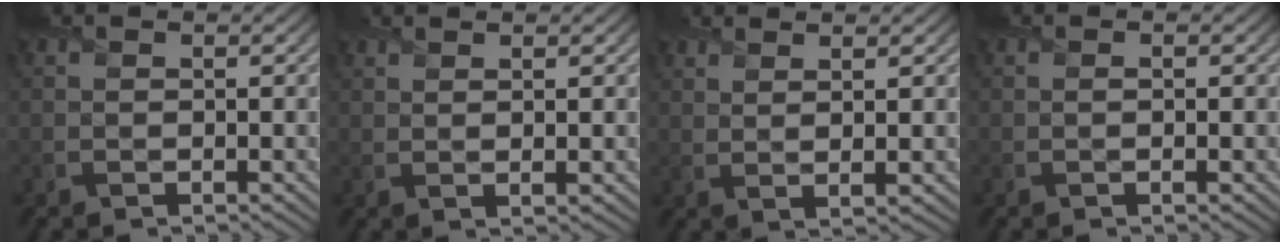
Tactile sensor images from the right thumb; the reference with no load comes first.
{"total": 2.3, "force": [1.1, 0.3, 2.0], "torque": [-0.035, 0.000, 0.014]}
{"total": 3.8, "force": [2.1, 0.6, 3.1], "torque": [-0.049, 0.000, 0.028]}
{"total": 0.9, "force": [0.0, 0.1, 0.8], "torque": [-0.015, -0.001, -0.001]}